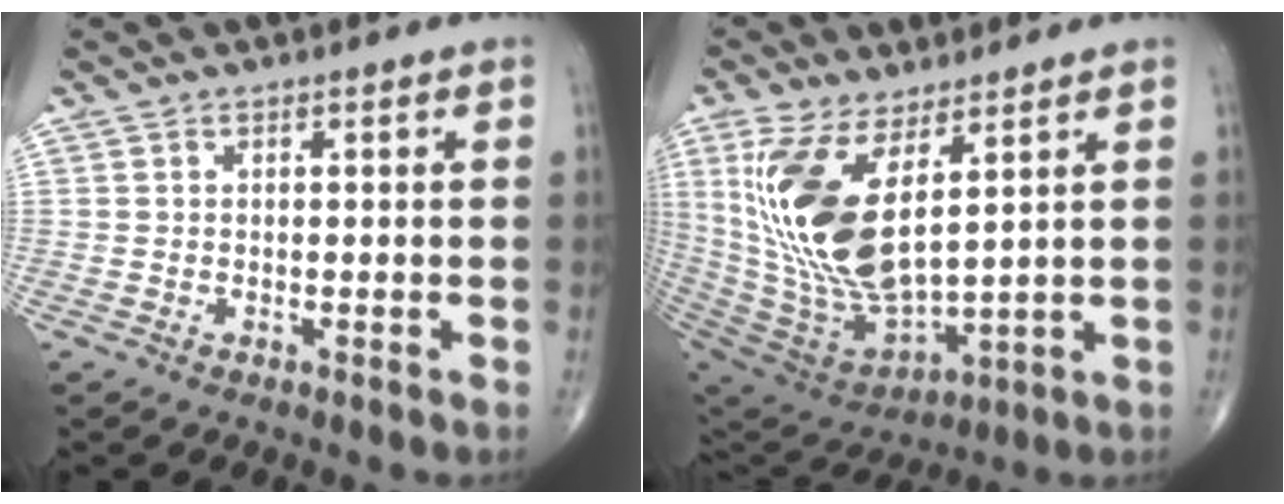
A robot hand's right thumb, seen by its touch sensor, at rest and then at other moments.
{"total": 19.6, "force": [6.2, 8.4, 16.5], "torque": [-0.340, -0.040, 0.136]}